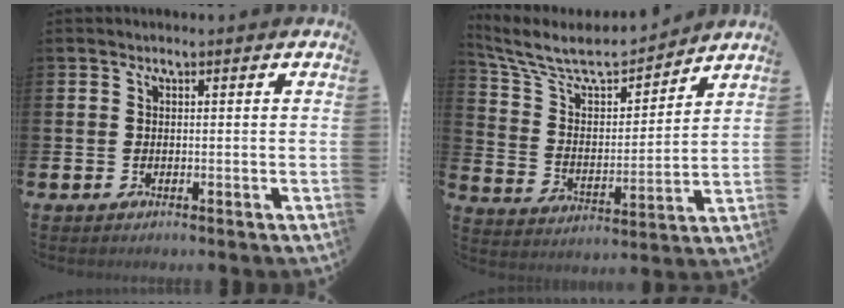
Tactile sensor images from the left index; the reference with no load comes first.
{"total": 8.6, "force": [7.6, 2.6, 3.0], "torque": [-0.103, -0.053, 0.132]}